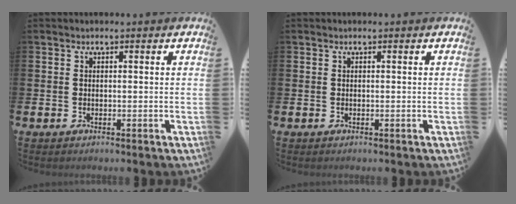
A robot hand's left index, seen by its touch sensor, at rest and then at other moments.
{"total": 0.0}